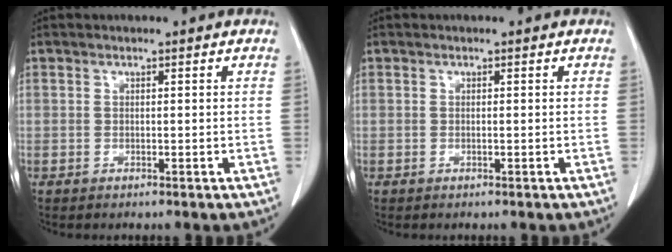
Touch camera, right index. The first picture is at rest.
{"total": 0.0}